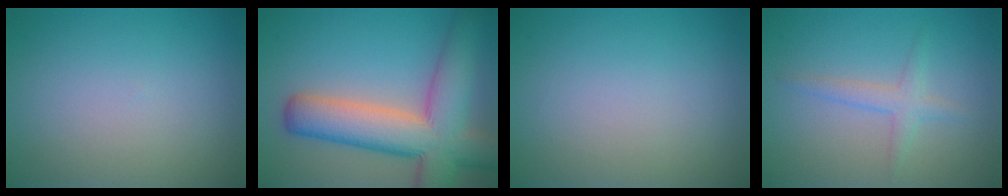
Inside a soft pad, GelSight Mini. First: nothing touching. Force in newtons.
{"total": 10.4, "press": 10.3, "slide": 0.8}
{"total": 0.0}
{"total": 1.9, "press": 1.9, "slide": 0.1}